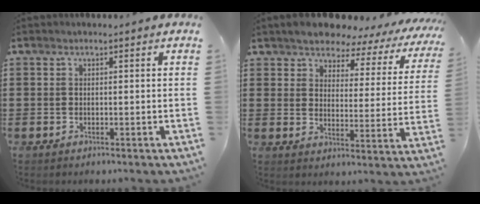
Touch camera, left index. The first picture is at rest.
{"total": 5.3, "force": [5.1, 1.2, 0.9], "torque": [-0.043, -0.039, 0.083]}